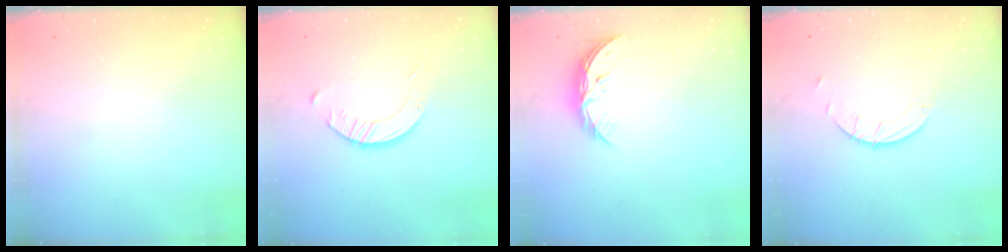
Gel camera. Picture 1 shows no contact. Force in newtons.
{"total": 3.5, "press": 3.5, "slide": 0.3}
{"total": 5.4, "press": 5.4, "slide": 0.5}
{"total": 1.9, "press": 1.9, "slide": 0.1}